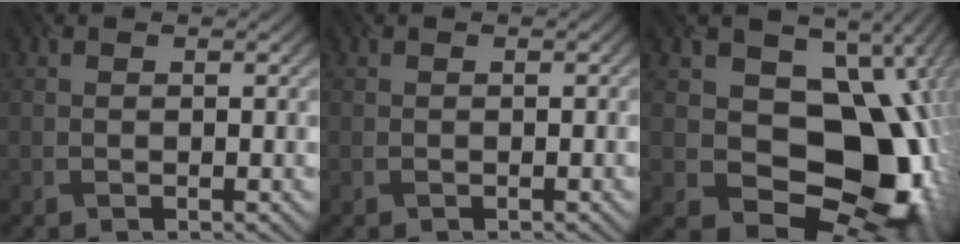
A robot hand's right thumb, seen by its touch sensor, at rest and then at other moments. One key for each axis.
{"total": 0.0}
{"total": 17.4, "fx": -0.4, "fy": 13.3, "fz": 11.2, "tx": -0.149, "ty": -0.029, "tz": 0.028}